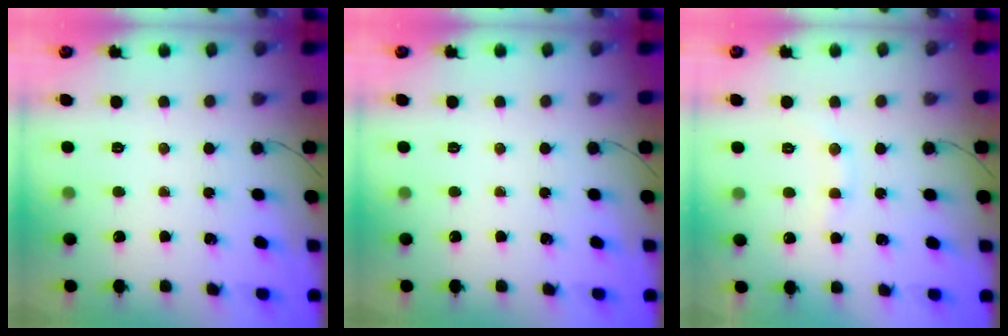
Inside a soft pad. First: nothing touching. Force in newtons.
{"total": 0.0}
{"total": 7.8, "press": 7.7, "slide": 1.3}